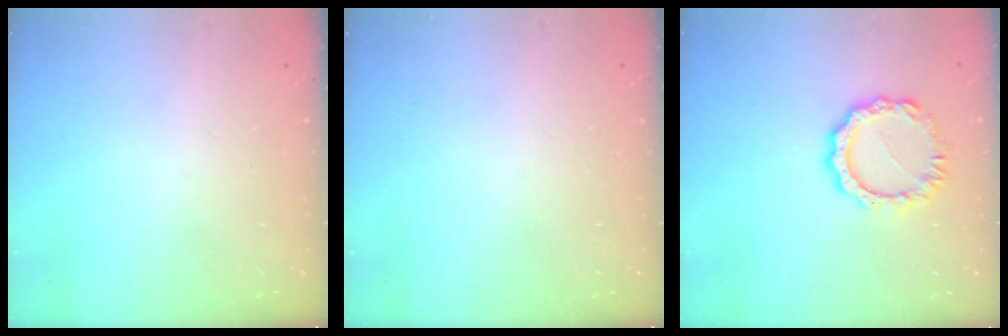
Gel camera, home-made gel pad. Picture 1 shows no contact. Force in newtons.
{"total": 0.0}
{"total": 9.4, "press": 9.4, "slide": 0.8}